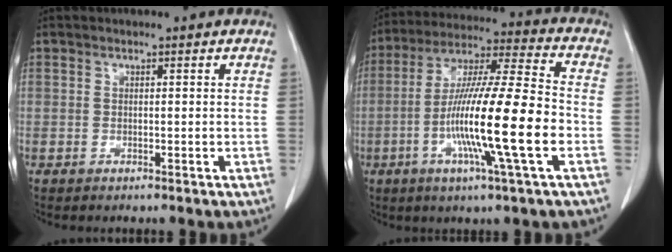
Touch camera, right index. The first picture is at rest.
{"total": 17.5, "force": [-4.5, -0.1, 16.9], "torque": [-0.312, -0.008, -0.085]}